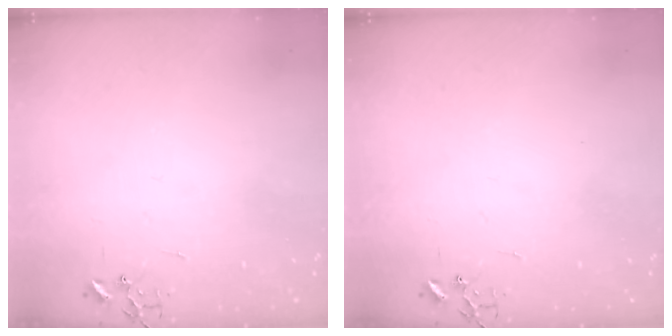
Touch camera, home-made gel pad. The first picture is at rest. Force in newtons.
{"total": 0.0}